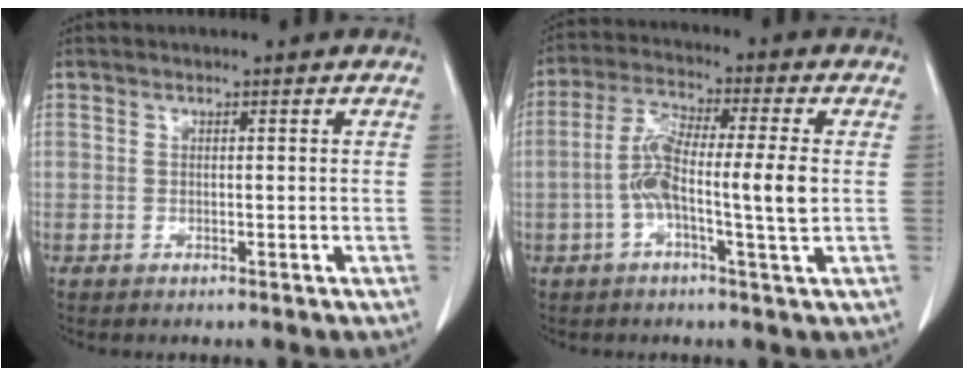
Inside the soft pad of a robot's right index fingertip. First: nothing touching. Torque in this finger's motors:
{"motor_torque": [0.42, 0.15, 0.49, 0.12]}